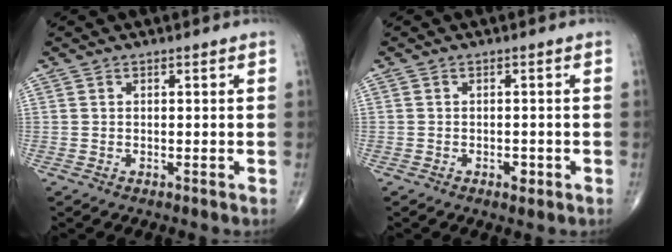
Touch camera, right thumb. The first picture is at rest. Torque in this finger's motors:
{"motor_torque": [2.84, 0.95, 1.26, -1.50, 0.09]}